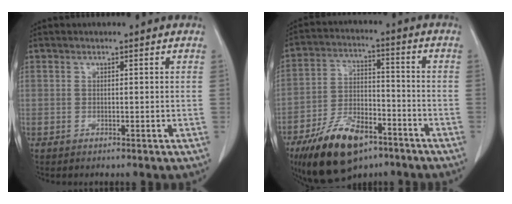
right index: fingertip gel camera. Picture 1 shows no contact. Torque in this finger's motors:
{"motor_torque": [1.07, -1.07, 0.62, 0.16]}